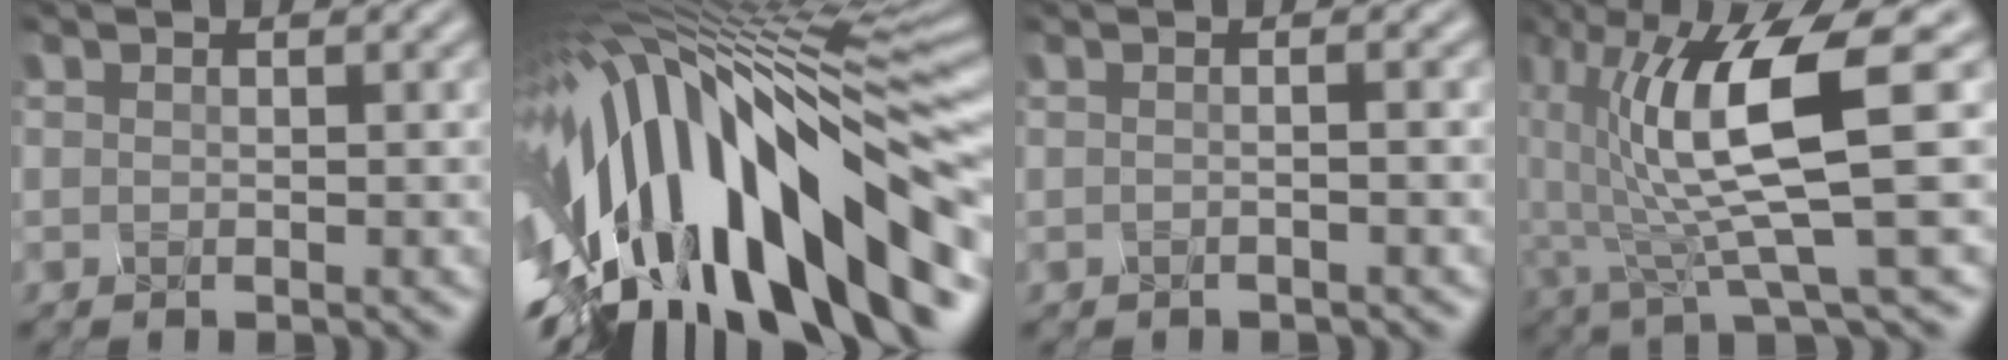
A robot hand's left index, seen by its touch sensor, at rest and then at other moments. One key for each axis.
{"total": 17.0, "fx": -5.5, "fy": 6.2, "fz": 14.8, "tx": -0.245, "ty": 0.009, "tz": -0.098}
{"total": 3.1, "fx": 0.8, "fy": 1.8, "fz": 2.5, "tx": -0.013, "ty": 0.021, "tz": -0.020}
{"total": 9.1, "fx": 0.2, "fy": 2.0, "fz": 8.9, "tx": -0.157, "ty": -0.004, "tz": 0.004}